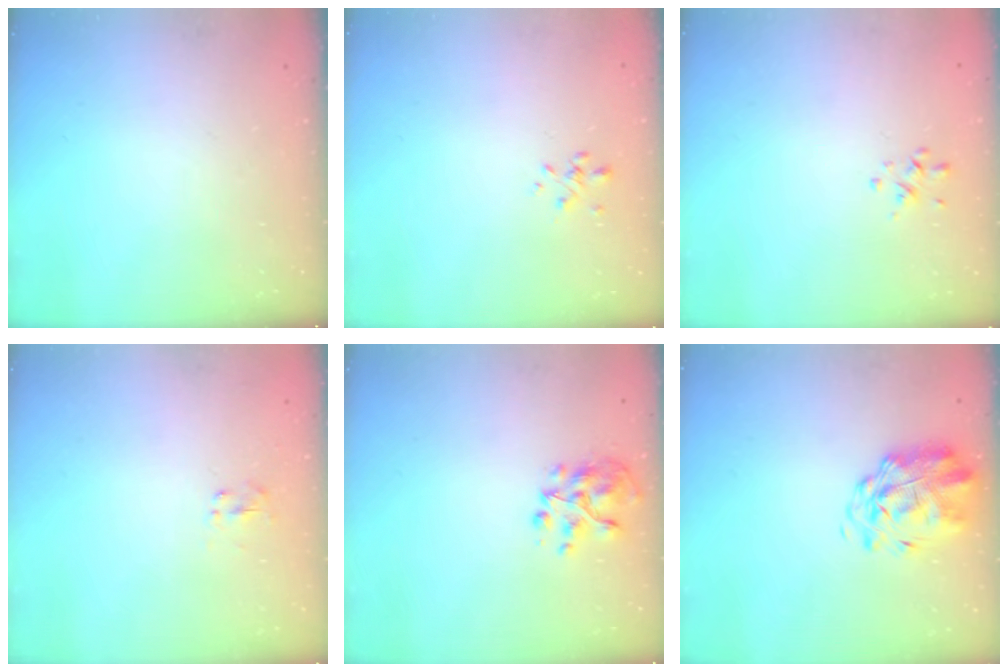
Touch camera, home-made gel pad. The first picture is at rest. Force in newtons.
{"total": 0.0}
{"total": 0.6, "press": 0.2, "slide": 0.5}
{"total": 2.5, "press": 2.2, "slide": 1.0}
{"total": 6.9, "press": 6.8, "slide": 0.9}
{"total": 2.7, "press": 2.3, "slide": 1.5}